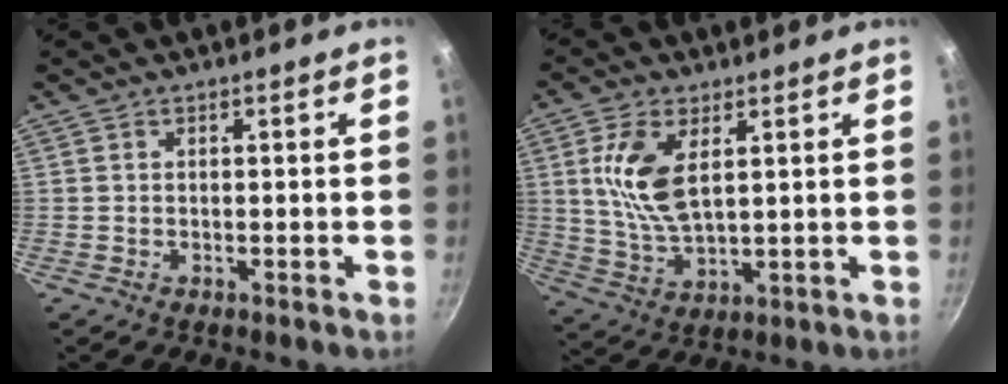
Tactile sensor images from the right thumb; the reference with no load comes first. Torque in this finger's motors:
{"motor_torque": [-0.29, 0.54, 1.00, 0.43, 0.09]}